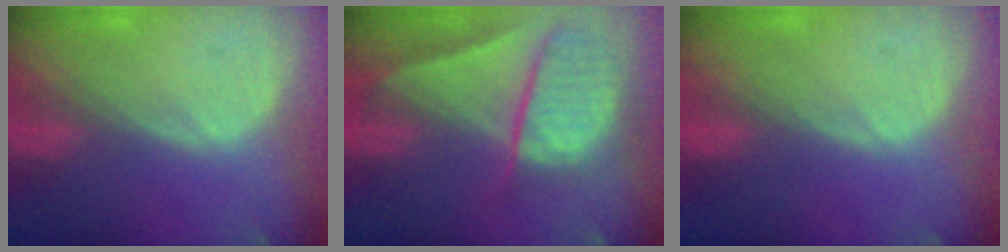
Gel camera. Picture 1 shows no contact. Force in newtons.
{"total": 10.0, "press": 8.4, "slide": 5.5}
{"total": 0.0}